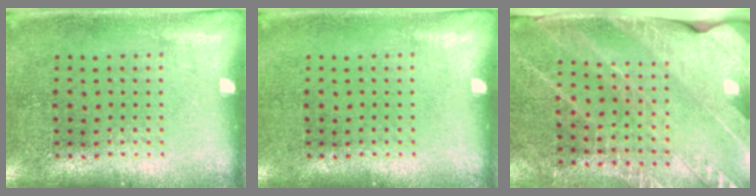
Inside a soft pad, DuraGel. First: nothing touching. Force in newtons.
{"total": 0.0}
{"total": 2.7, "press": 2.6, "slide": 0.7}